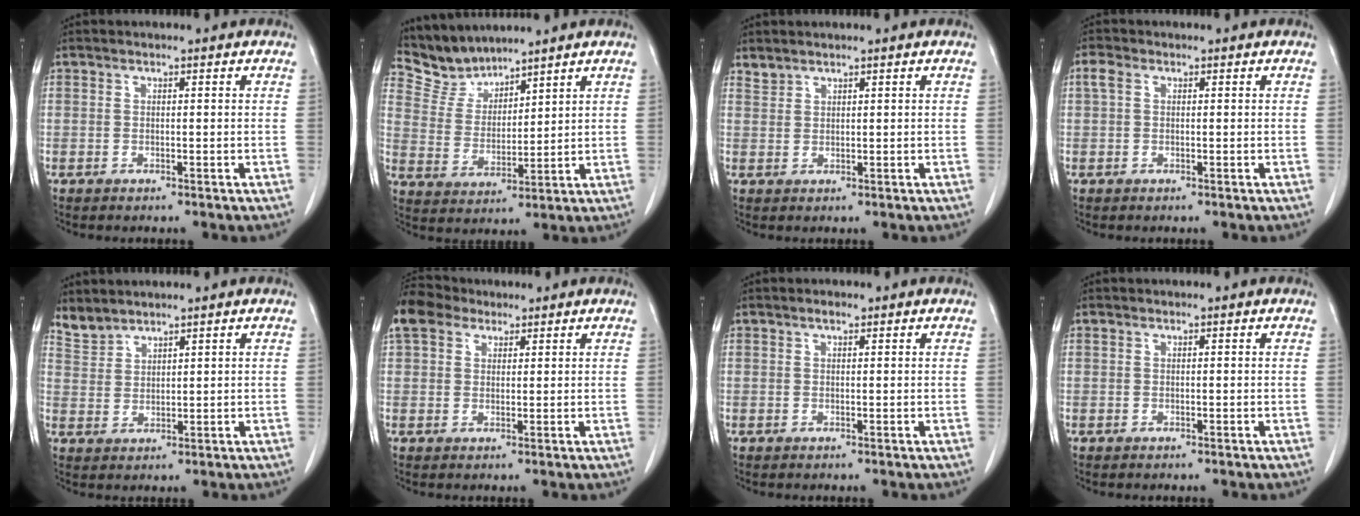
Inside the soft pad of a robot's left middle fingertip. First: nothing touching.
{"total": 6.4, "force": [6.3, 1.0, -0.4], "torque": [-0.004, 0.003, 0.143]}
{"total": 1.3, "force": [1.3, 0.2, -0.1], "torque": [-0.001, 0.005, 0.029]}
{"total": 1.6, "force": [0.5, 1.0, 1.1], "torque": [-0.032, 0.016, 0.012]}
{"total": 3.3, "force": [3.2, 0.7, 0.0], "torque": [-0.005, 0.007, 0.073]}
{"total": 5.2, "force": [3.9, 3.1, 1.6], "torque": [-0.044, 0.028, 0.081]}
{"total": 0.8, "force": [0.6, 0.3, 0.5], "torque": [-0.013, 0.000, 0.009]}
{"total": 0.0}